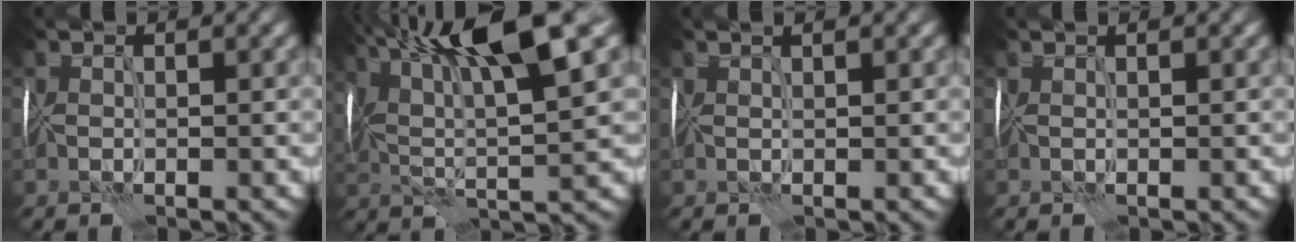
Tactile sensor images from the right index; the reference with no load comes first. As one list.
[{"total": 11.0, "force": [5.4, 2.5, 9.3], "torque": [-0.161, 0.023, 0.089]}, {"total": 1.6, "force": [1.1, 0.4, 1.0], "torque": [-0.004, 0.010, 0.008]}, {"total": 0.9, "force": [0.7, 0.1, 0.6], "torque": [0.000, 0.006, 0.006]}]